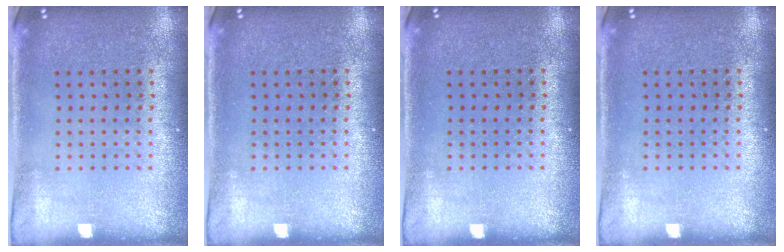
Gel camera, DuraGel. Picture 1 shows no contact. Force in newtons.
{"total": 0.0}
{"total": 0.0}
{"total": 0.0}